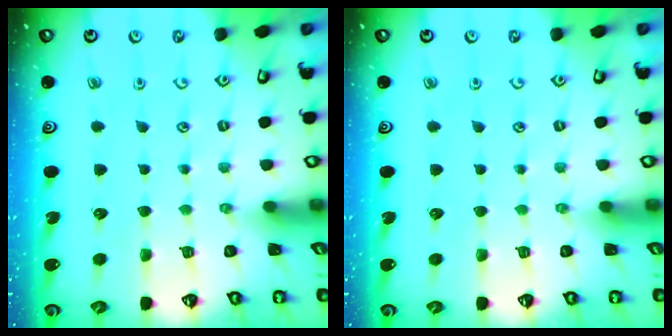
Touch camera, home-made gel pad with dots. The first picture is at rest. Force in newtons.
{"total": 0.0}